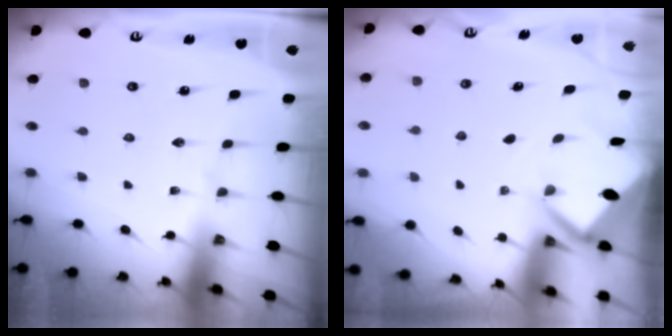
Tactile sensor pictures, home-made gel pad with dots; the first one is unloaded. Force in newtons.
{"total": 3.0, "press": 3.0, "slide": 0.2}